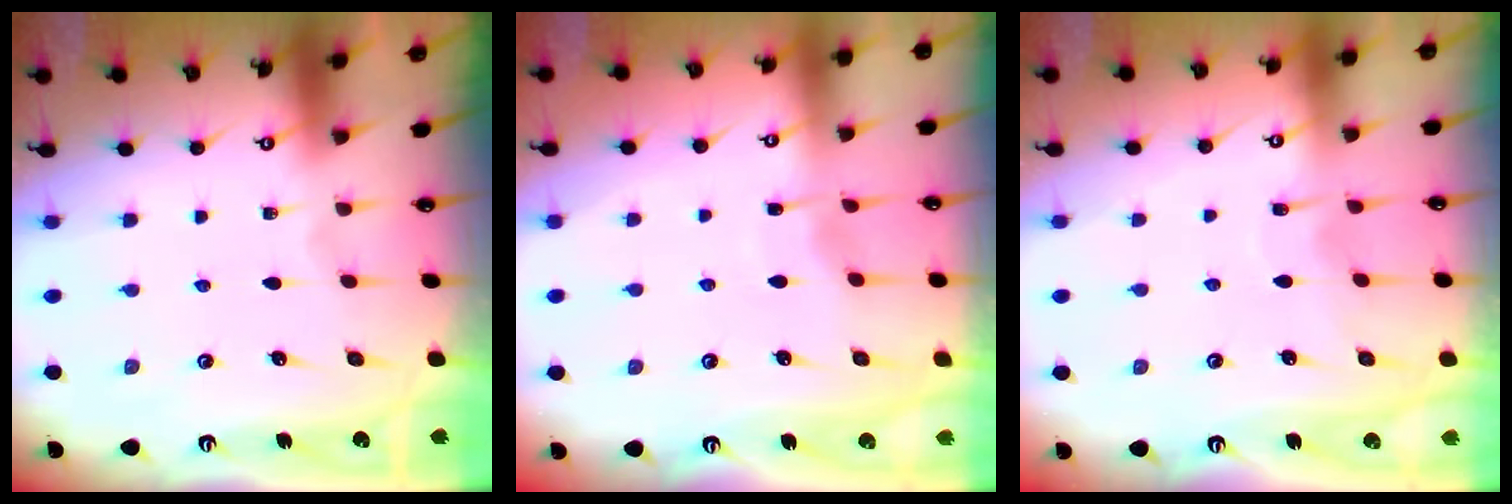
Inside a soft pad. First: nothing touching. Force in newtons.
{"total": 2.8, "press": 2.7, "slide": 0.5}
{"total": 6.7, "press": 6.7, "slide": 0.1}